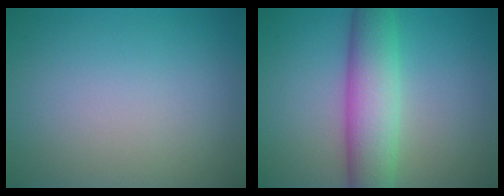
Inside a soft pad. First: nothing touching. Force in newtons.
{"total": 6.7, "press": 6.7, "slide": 0.1}